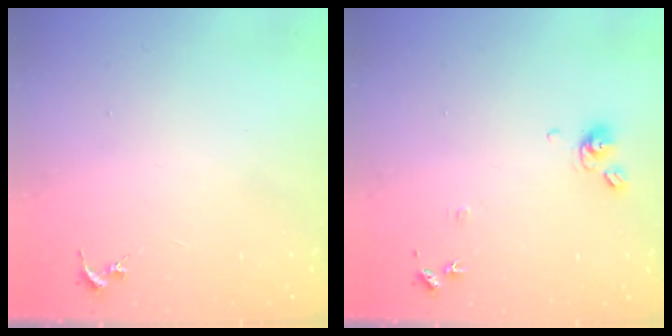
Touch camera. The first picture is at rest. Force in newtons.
{"total": 7.9, "press": 7.9, "slide": 0.8}